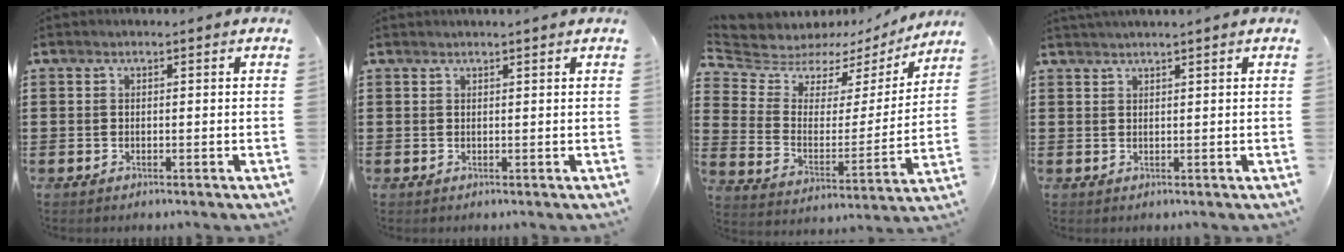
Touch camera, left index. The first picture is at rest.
{"total": 0.7, "force": [0.6, -0.1, 0.3], "torque": [-0.006, -0.003, 0.013]}
{"total": 5.9, "force": [5.3, 2.5, 0.5], "torque": [-0.051, -0.037, 0.090]}
{"total": 1.2, "force": [1.0, -0.2, 0.4], "torque": [-0.009, -0.001, 0.020]}